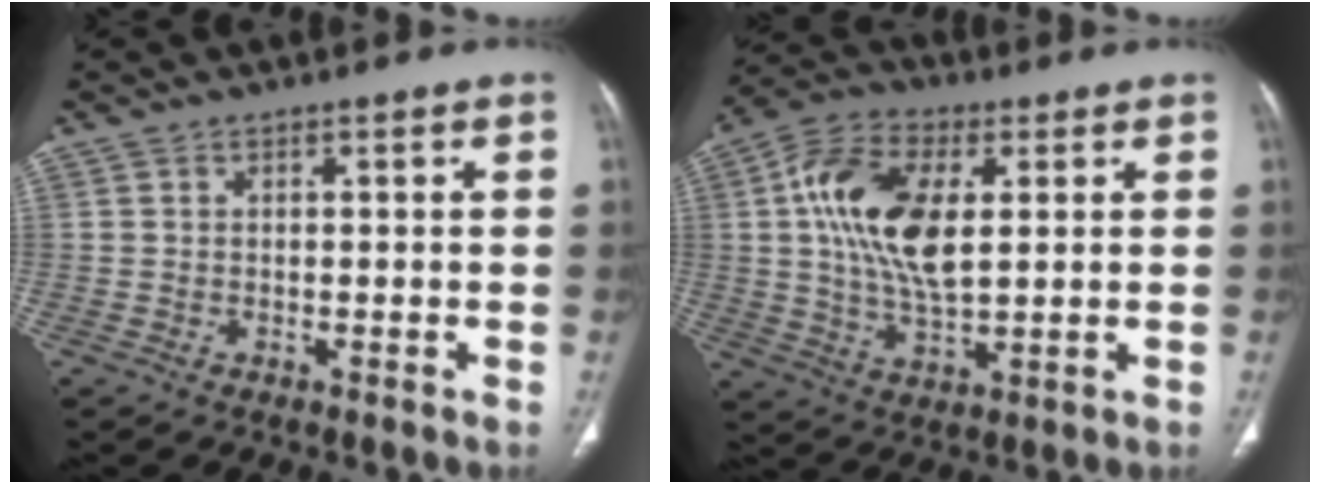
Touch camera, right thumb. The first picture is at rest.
{"total": 15.4, "force": [2.9, 8.0, 12.9], "torque": [-0.243, 0.000, 0.050]}